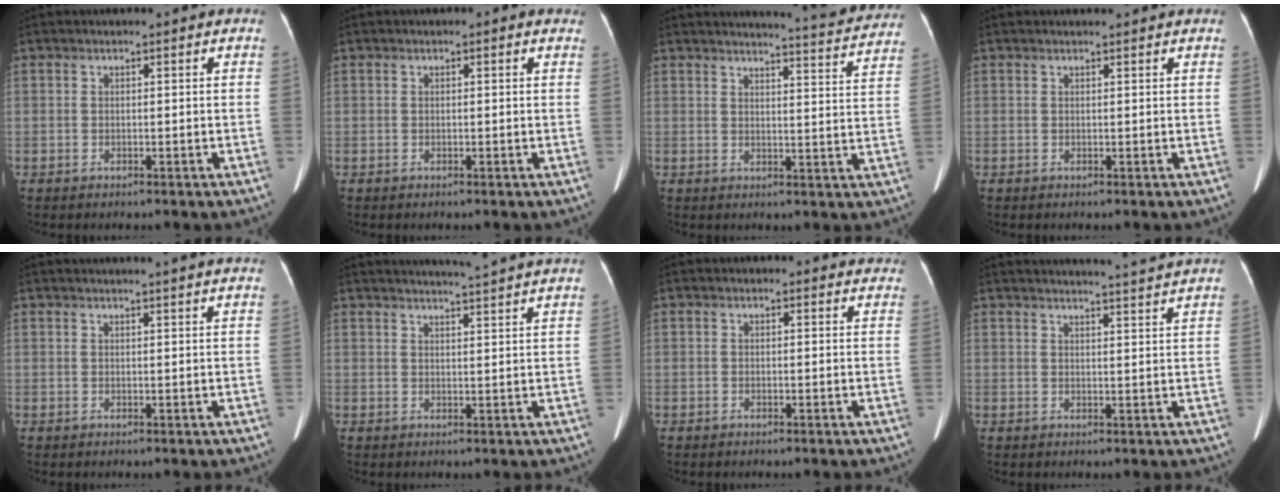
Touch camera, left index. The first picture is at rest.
{"total": 0.0}
{"total": 12.3, "force": [12.0, -0.3, 2.7], "torque": [-0.038, -0.051, 0.128]}
{"total": 2.2, "force": [2.1, 0.0, 0.5], "torque": [-0.007, 0.015, 0.027]}
{"total": 6.5, "force": [5.9, -0.5, 2.6], "torque": [-0.035, 0.014, 0.056]}
{"total": 9.5, "force": [8.9, -1.2, 3.3], "torque": [-0.049, 0.004, 0.103]}
{"total": 2.9, "force": [2.6, 1.3, 0.2], "torque": [0.007, -0.008, 0.006]}
{"total": 8.4, "force": [8.0, -1.6, 2.1], "torque": [-0.031, -0.010, 0.092]}